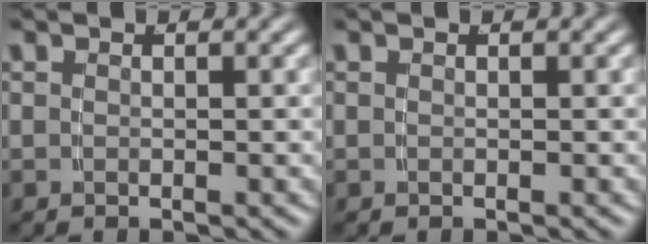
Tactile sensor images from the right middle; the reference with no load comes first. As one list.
[{"total": 0.0}]